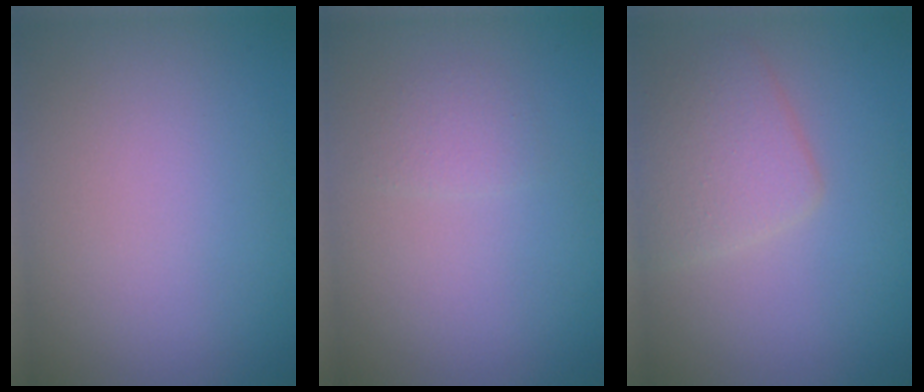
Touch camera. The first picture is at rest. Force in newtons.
{"total": 1.2, "press": 1.2, "slide": 0.1}
{"total": 3.6, "press": 3.6, "slide": 0.1}